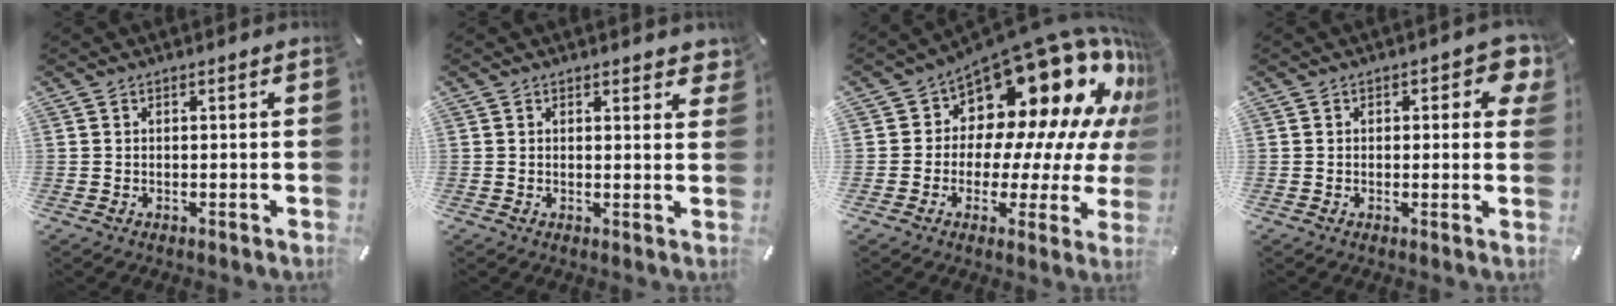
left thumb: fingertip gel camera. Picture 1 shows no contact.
{"total": 2.0, "force": [1.7, 0.8, 0.7], "torque": [-0.002, -0.008, 0.028]}
{"total": 21.7, "force": [12.5, 11.9, 13.1], "torque": [-0.192, -0.113, 0.222]}
{"total": 4.4, "force": [1.4, 2.4, 3.4], "torque": [-0.037, -0.001, 0.018]}